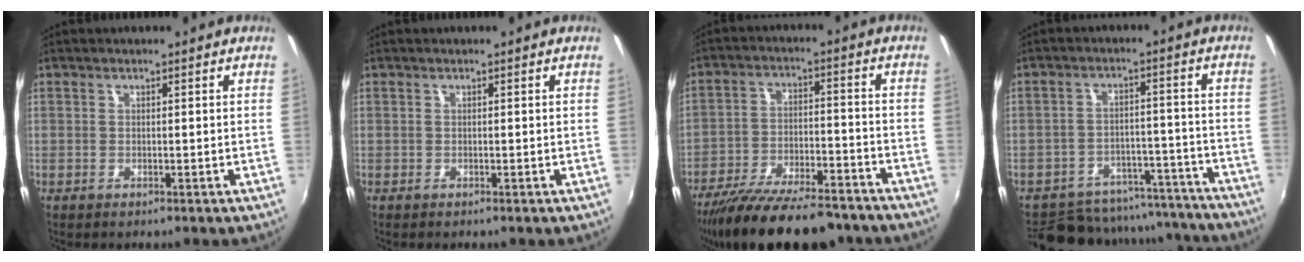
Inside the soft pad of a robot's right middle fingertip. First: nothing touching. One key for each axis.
{"total": 0.0}
{"total": 20.0, "fx": -16.6, "fy": 5.5, "fz": 9.8, "tx": -0.189, "ty": -0.034, "tz": -0.252}
{"total": 19.7, "fx": -17.4, "fy": 7.8, "fz": 5.3, "tx": -0.114, "ty": 0.038, "tz": -0.213}